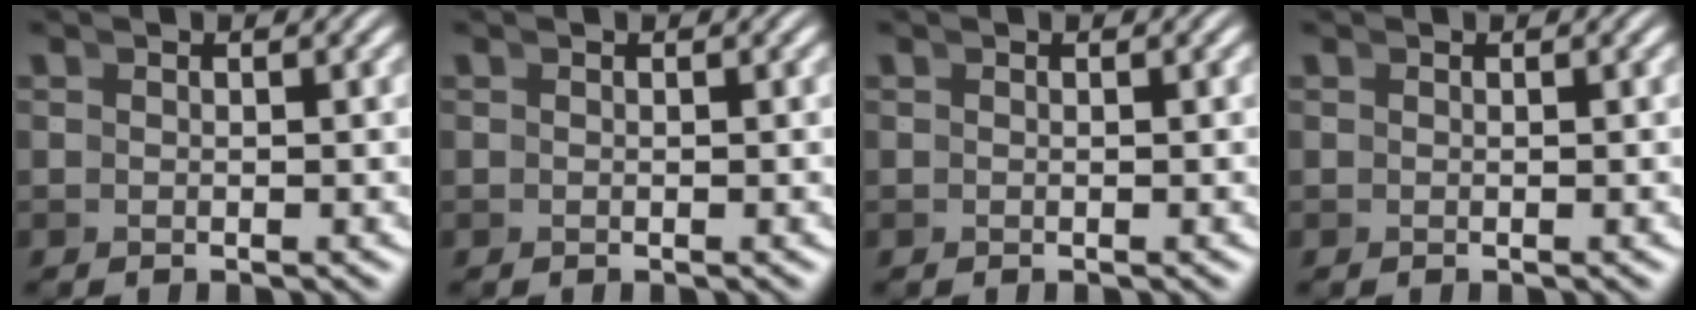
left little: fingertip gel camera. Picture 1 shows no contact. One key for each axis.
{"total": 0.0}
{"total": 0.0}
{"total": 0.0}